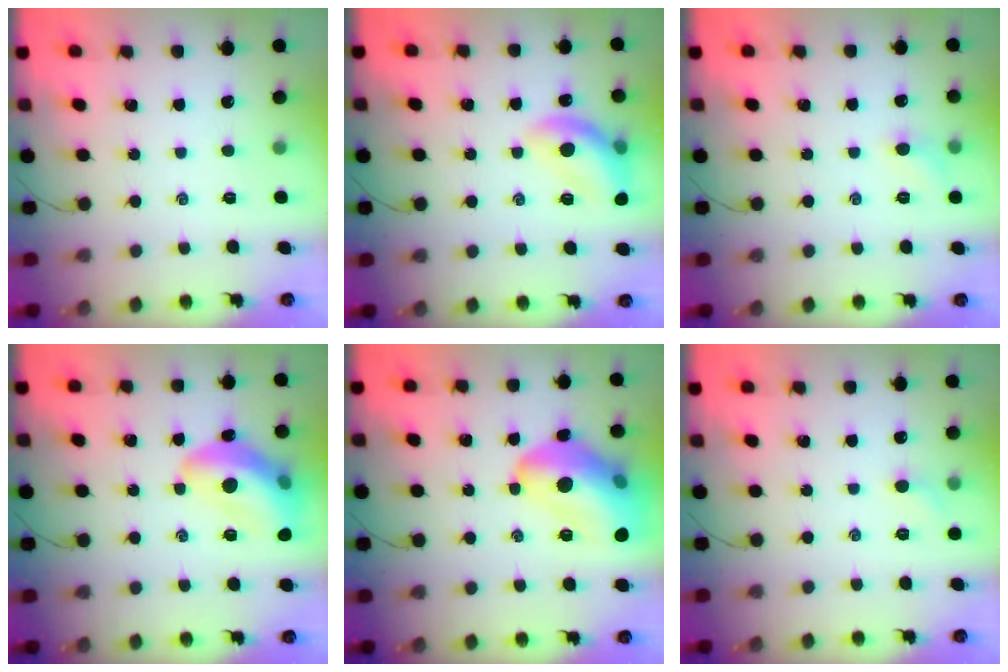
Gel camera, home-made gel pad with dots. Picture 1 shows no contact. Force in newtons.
{"total": 13.6, "press": 13.5, "slide": 1.9}
{"total": 5.2, "press": 5.0, "slide": 1.5}
{"total": 16.4, "press": 16.3, "slide": 1.8}
{"total": 19.7, "press": 19.5, "slide": 3.0}
{"total": 4.7, "press": 4.5, "slide": 1.5}